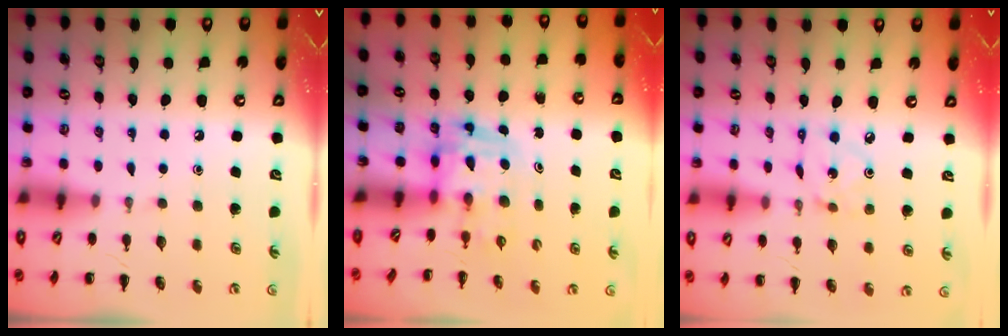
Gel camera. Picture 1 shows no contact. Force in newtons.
{"total": 3.5, "press": 3.5, "slide": 0.6}
{"total": 2.1, "press": 2.0, "slide": 0.6}